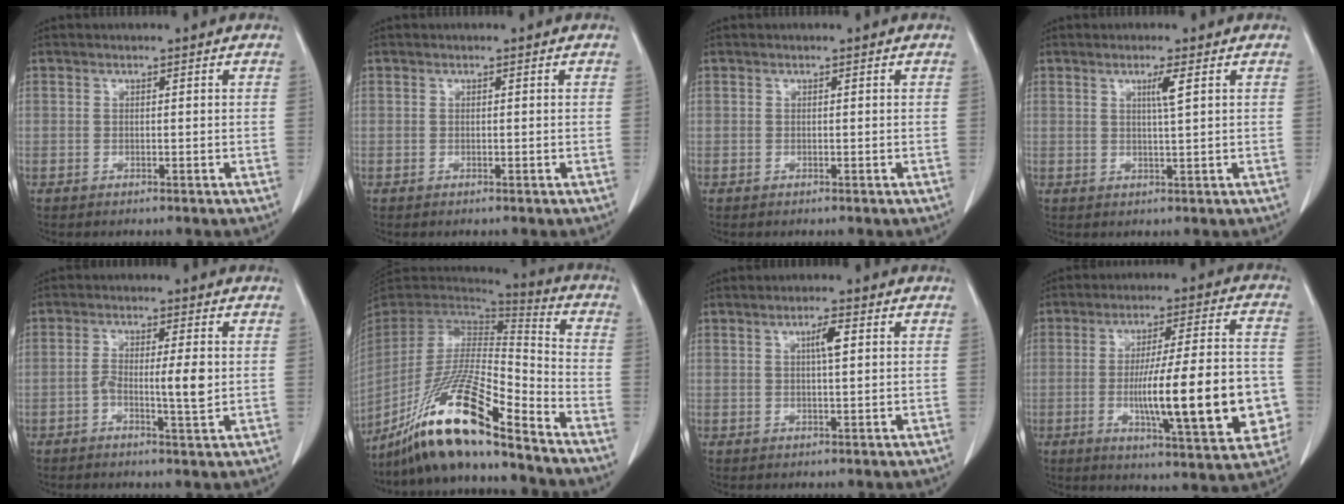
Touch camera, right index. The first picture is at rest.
{"total": 0.0}
{"total": 0.0}
{"total": 2.5, "force": [1.0, -0.4, 2.3], "torque": [-0.043, -0.005, 0.018]}
{"total": 5.4, "force": [-0.6, 0.8, 5.3], "torque": [-0.094, 0.003, -0.008]}
{"total": 19.6, "force": [-14.5, 1.3, 13.1], "torque": [-0.272, -0.027, -0.271]}
{"total": 2.9, "force": [0.9, 0.3, 2.8], "torque": [-0.049, 0.002, 0.014]}
{"total": 20.1, "force": [-3.9, 3.1, 19.4], "torque": [-0.258, 0.013, -0.045]}